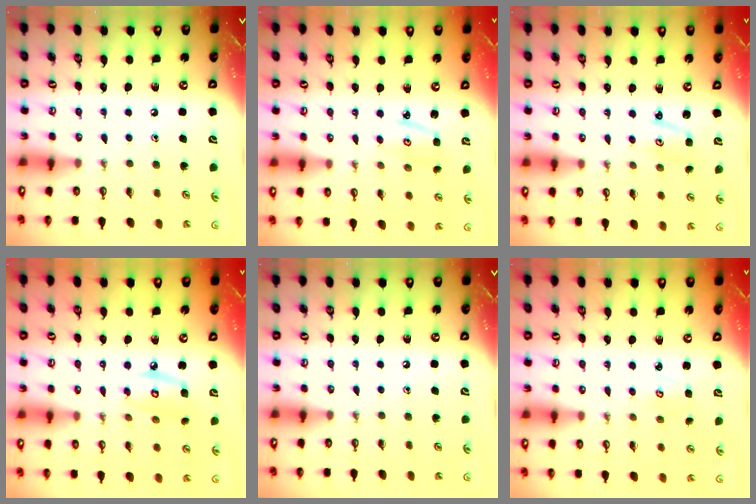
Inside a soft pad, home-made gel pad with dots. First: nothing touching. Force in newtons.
{"total": 2.6, "press": 2.6, "slide": 0.2}
{"total": 2.1, "press": 2.1, "slide": 0.2}
{"total": 7.9, "press": 7.8, "slide": 0.5}
{"total": 0.0}
{"total": 2.7, "press": 2.7, "slide": 0.3}